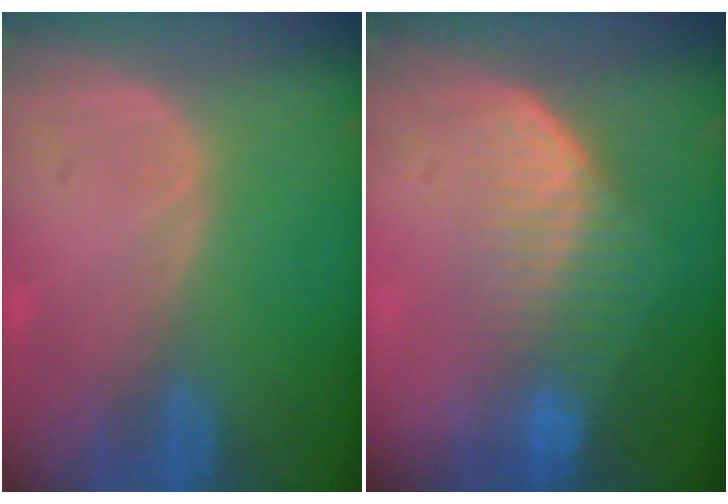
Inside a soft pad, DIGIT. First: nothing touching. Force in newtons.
{"total": 7.1, "press": 5.9, "slide": 3.8}